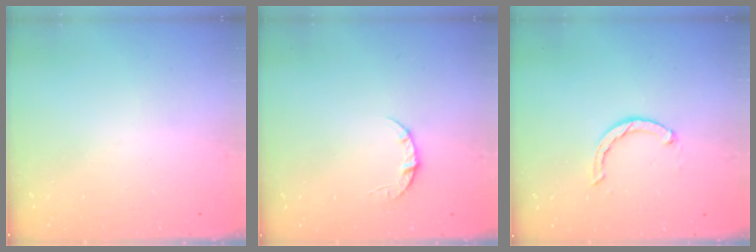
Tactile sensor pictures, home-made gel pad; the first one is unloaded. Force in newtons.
{"total": 3.5, "press": 3.5, "slide": 0.4}
{"total": 2.5, "press": 2.5, "slide": 0.4}